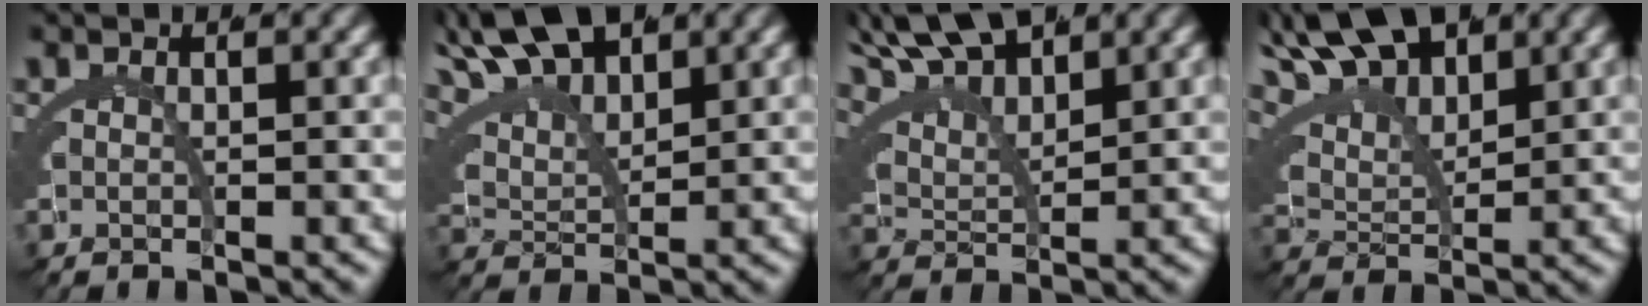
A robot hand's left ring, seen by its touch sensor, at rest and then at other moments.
{"total": 7.2, "force": [5.7, 2.6, 3.5], "torque": [-0.077, 0.018, 0.095]}
{"total": 6.0, "force": [5.4, 1.1, 2.4], "torque": [-0.047, 0.020, 0.090]}
{"total": 8.3, "force": [6.2, 3.6, 4.3], "torque": [-0.084, 0.027, 0.094]}